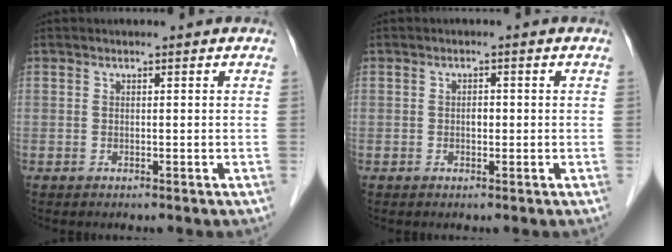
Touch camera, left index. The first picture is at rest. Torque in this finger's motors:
{"motor_torque": [0.01, 0.01, 0.00, 0.00]}